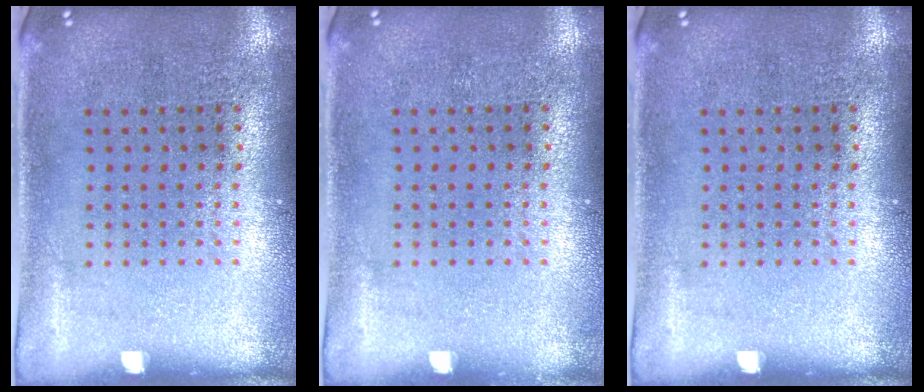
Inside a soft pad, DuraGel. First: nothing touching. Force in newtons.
{"total": 0.0}
{"total": 0.0}